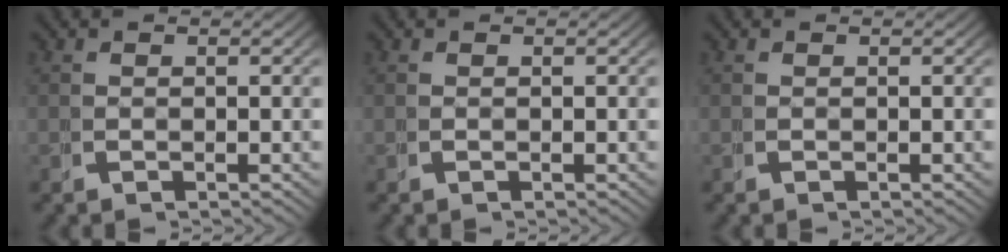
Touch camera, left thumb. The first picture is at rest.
{"total": 0.0}
{"total": 0.0}